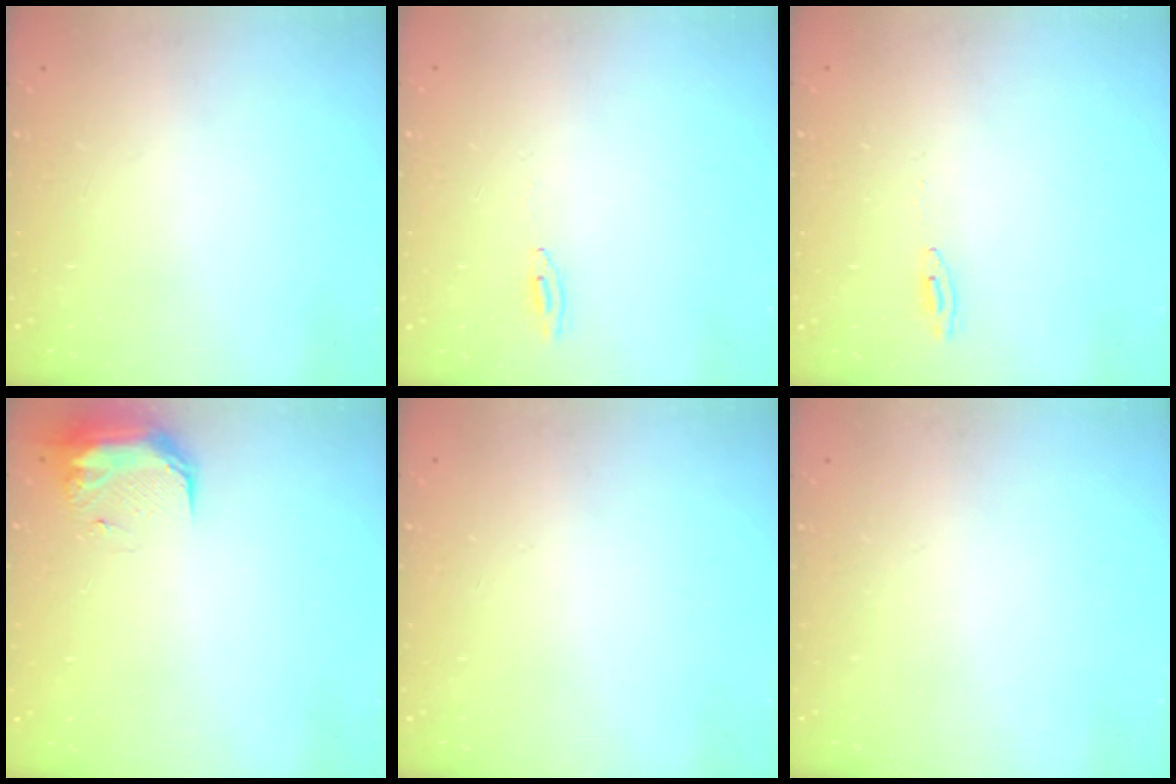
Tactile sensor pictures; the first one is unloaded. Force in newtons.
{"total": 2.9, "press": 2.8, "slide": 0.2}
{"total": 3.3, "press": 3.3, "slide": 0.3}
{"total": 17.8, "press": 11.5, "slide": 13.6}
{"total": 0.0}
{"total": 0.0}